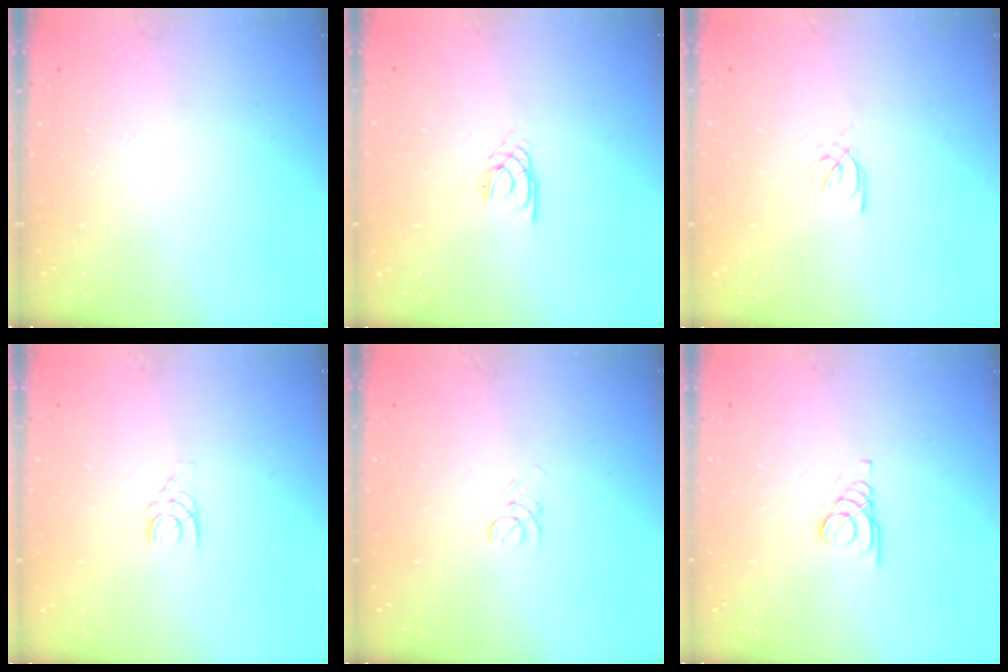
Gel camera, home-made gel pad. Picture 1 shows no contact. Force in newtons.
{"total": 2.2, "press": 2.2, "slide": 0.4}
{"total": 2.2, "press": 2.2, "slide": 0.0}
{"total": 2.4, "press": 2.4, "slide": 0.2}
{"total": 1.0, "press": 1.0, "slide": 0.1}
{"total": 1.6, "press": 1.6, "slide": 0.0}